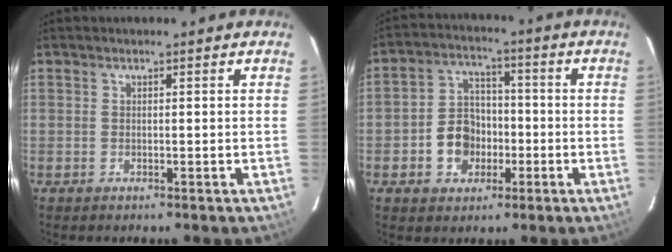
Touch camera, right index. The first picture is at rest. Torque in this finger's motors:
{"motor_torque": [1.31, 0.08, 0.16, 0.04]}